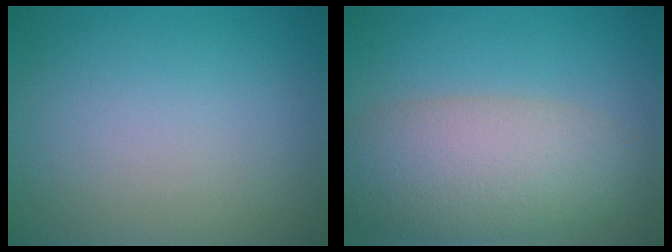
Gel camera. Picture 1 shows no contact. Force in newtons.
{"total": 7.2, "press": 7.2, "slide": 0.7}